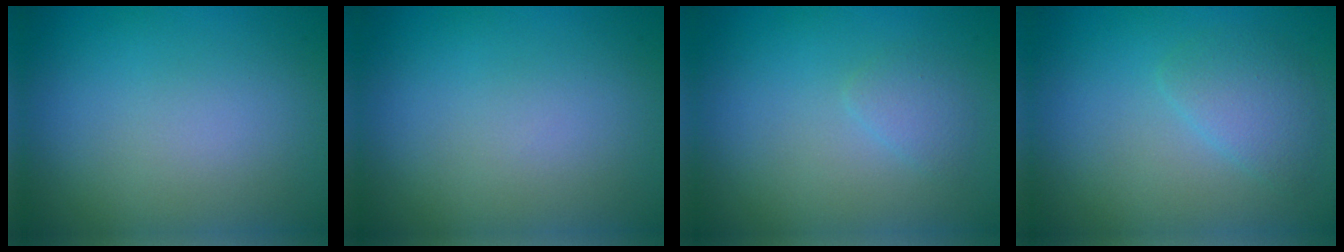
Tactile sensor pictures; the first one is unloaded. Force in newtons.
{"total": 0.0}
{"total": 1.1, "press": 1.1, "slide": 0.1}
{"total": 2.2, "press": 2.1, "slide": 0.1}